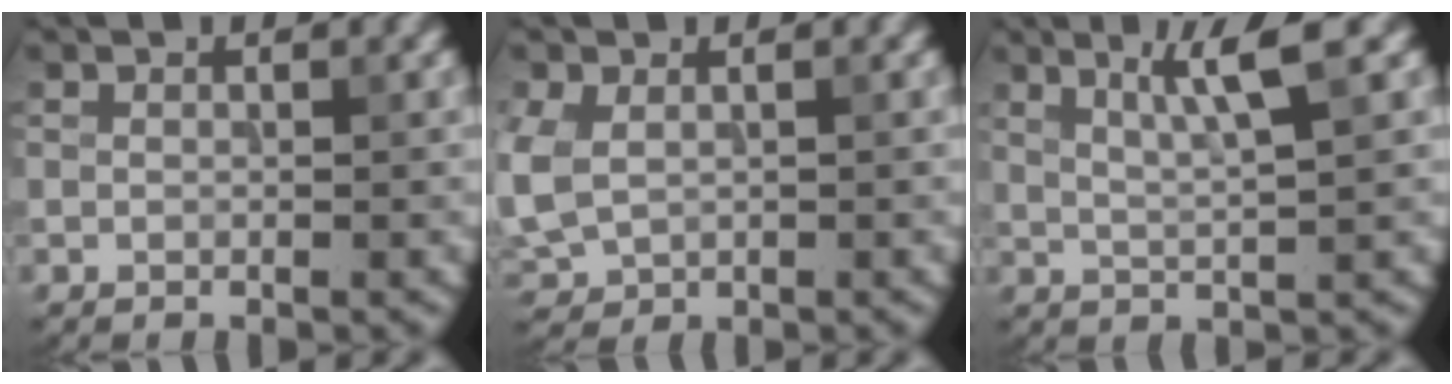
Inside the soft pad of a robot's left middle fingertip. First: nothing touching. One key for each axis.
{"total": 4.3, "fx": 0.1, "fy": 3.2, "fz": 2.8, "tx": -0.075, "ty": -0.008, "tz": 0.007}
{"total": 4.0, "fx": 1.9, "fy": 0.4, "fz": 3.6, "tx": -0.059, "ty": 0.001, "tz": 0.036}